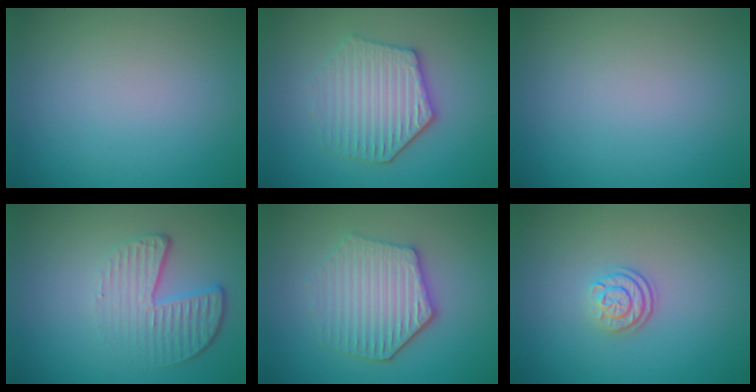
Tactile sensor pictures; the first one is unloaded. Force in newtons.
{"total": 4.4, "press": 4.0, "slide": 1.8}
{"total": 0.0}
{"total": 4.5, "press": 3.0, "slide": 3.3}
{"total": 4.8, "press": 4.0, "slide": 2.5}
{"total": 2.5, "press": 1.8, "slide": 1.6}